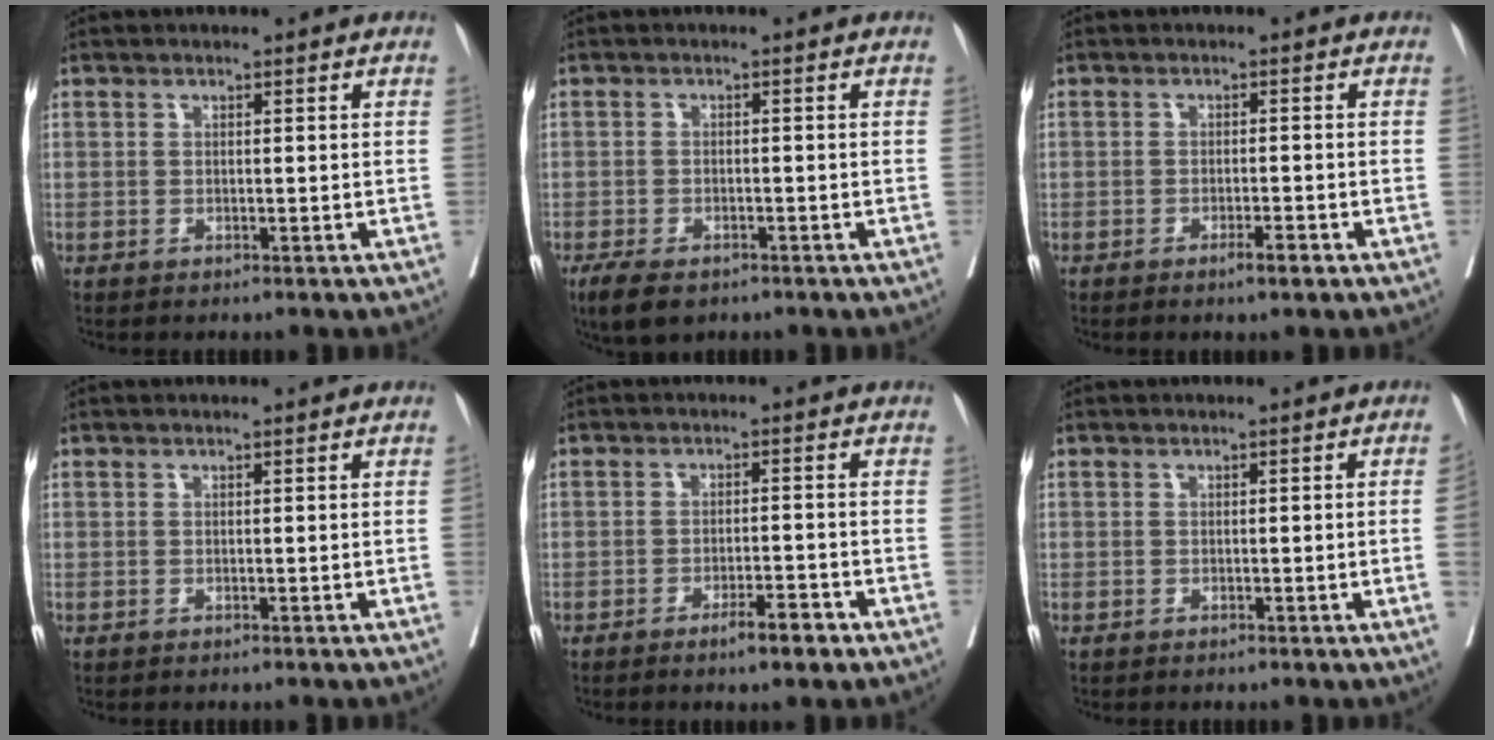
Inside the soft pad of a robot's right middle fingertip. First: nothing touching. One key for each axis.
{"total": 5.1, "fx": -3.6, "fy": 2.2, "fz": 3.0, "tx": -0.056, "ty": -0.011, "tz": -0.054}
{"total": 2.2, "fx": -1.4, "fy": 0.0, "fz": 1.7, "tx": -0.030, "ty": -0.004, "tz": -0.021}
{"total": 0.6, "fx": 0.0, "fy": -0.2, "fz": 0.5, "tx": -0.013, "ty": 0.000, "tz": 0.001}
{"total": 3.9, "fx": -2.5, "fy": 0.4, "fz": 2.9, "tx": -0.048, "ty": -0.004, "tz": -0.037}
{"total": 2.6, "fx": -0.4, "fy": -0.5, "fz": 2.5, "tx": -0.043, "ty": 0.001, "tz": -0.001}